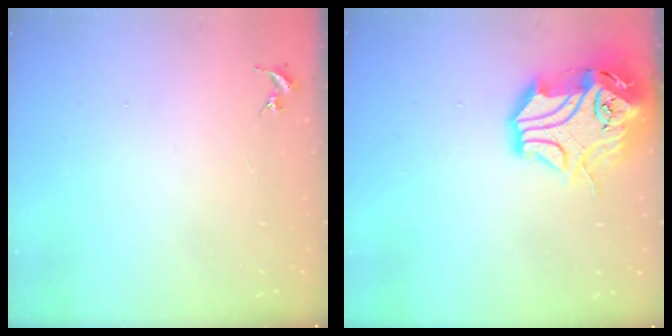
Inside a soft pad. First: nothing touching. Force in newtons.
{"total": 17.9, "press": 17.7, "slide": 2.6}